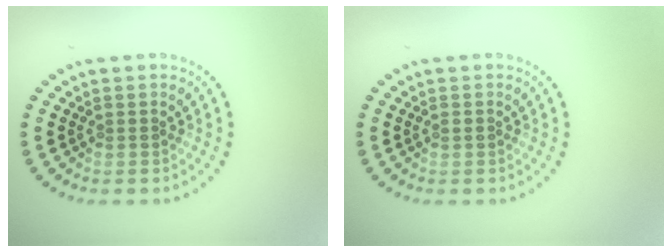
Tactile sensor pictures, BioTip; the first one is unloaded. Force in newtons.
{"total": 0.8, "press": 0.7, "slide": 0.2}